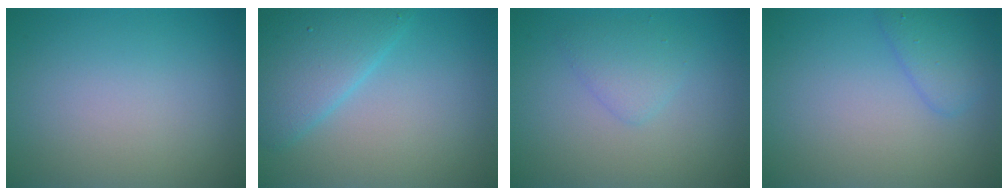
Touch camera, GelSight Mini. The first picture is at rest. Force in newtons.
{"total": 4.7, "press": 4.7, "slide": 0.2}
{"total": 1.8, "press": 1.8, "slide": 0.1}
{"total": 2.2, "press": 2.2, "slide": 0.1}